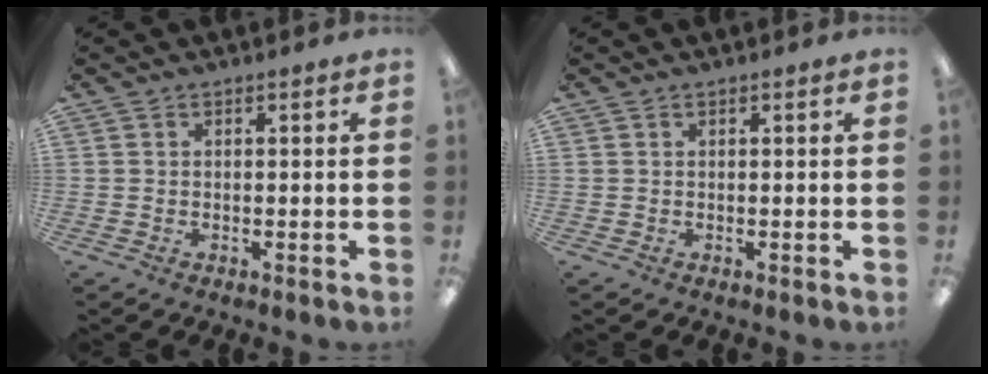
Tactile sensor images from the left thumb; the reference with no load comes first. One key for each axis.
{"total": 0.0}